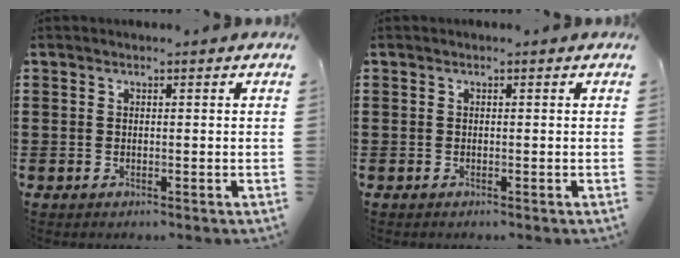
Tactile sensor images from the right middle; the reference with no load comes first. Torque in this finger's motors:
{"motor_torque": [0.35, -0.35, 0.09, 0.02]}